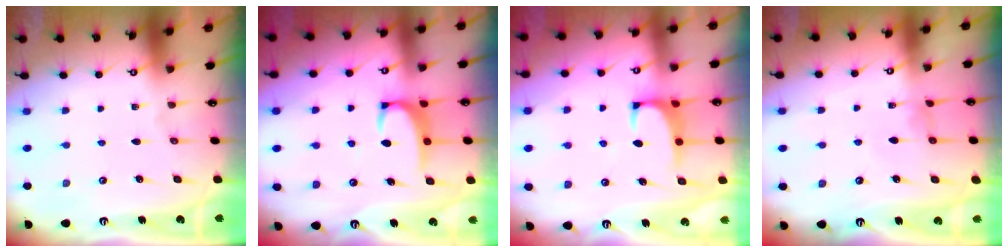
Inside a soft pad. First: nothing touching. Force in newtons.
{"total": 3.0, "press": 3.0, "slide": 0.5}
{"total": 0.9, "press": 0.6, "slide": 0.6}
{"total": 1.0, "press": 0.8, "slide": 0.5}